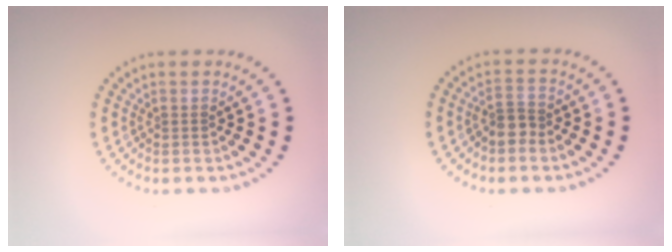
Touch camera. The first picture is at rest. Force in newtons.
{"total": 2.1, "press": 1.7, "slide": 1.2}